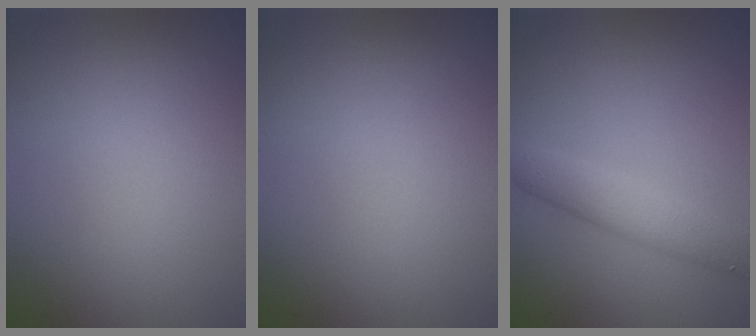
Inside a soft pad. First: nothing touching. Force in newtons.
{"total": 0.0}
{"total": 3.8, "press": 3.8, "slide": 0.3}